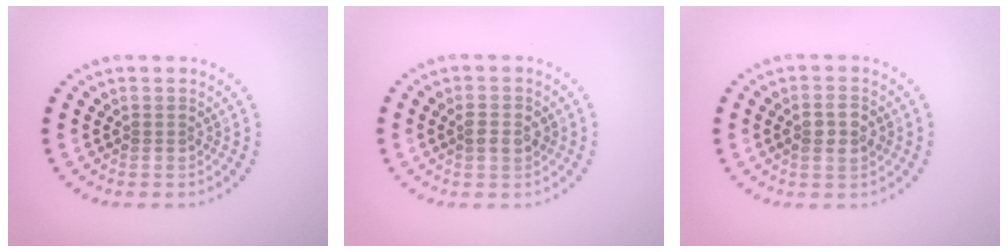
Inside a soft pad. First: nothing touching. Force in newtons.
{"total": 1.9, "press": 1.9, "slide": 0.2}
{"total": 2.2, "press": 2.2, "slide": 0.3}